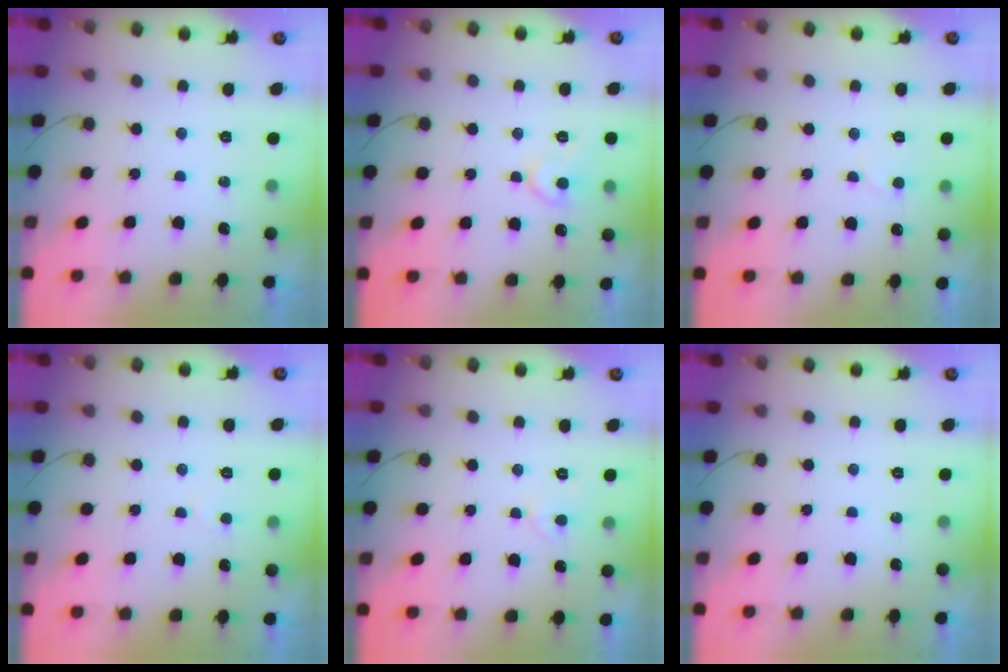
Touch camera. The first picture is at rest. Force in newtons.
{"total": 8.7, "press": 8.7, "slide": 0.8}
{"total": 4.3, "press": 4.3, "slide": 0.4}
{"total": 1.7, "press": 1.7, "slide": 0.2}
{"total": 3.6, "press": 3.5, "slide": 0.3}
{"total": 0.0}